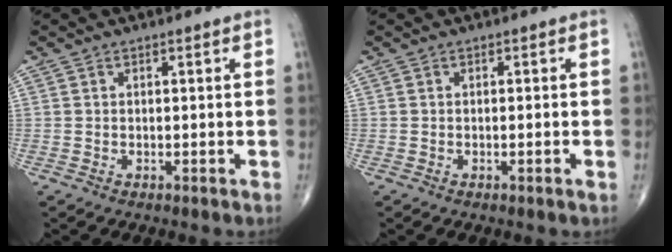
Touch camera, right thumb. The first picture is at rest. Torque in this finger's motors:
{"motor_torque": [-0.22, 0.07, -0.15, 0.14, 0.04]}